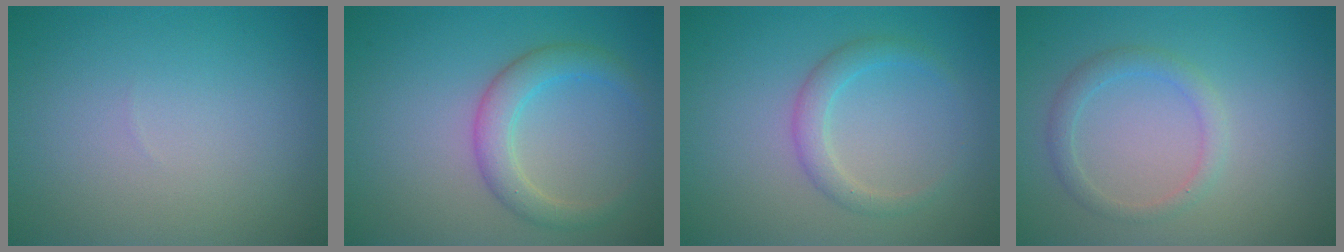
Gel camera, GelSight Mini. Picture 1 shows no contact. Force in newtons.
{"total": 3.2, "press": 3.2, "slide": 0.1}
{"total": 2.2, "press": 2.2, "slide": 0.0}
{"total": 1.9, "press": 1.9, "slide": 0.1}